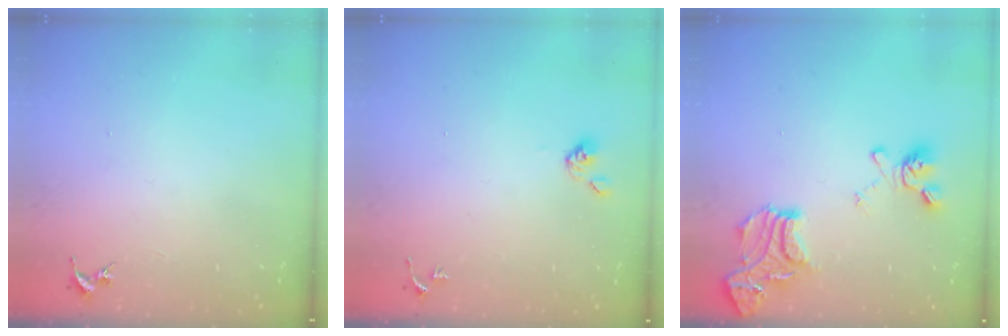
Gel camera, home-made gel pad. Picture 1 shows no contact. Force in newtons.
{"total": 4.0, "press": 3.9, "slide": 0.8}
{"total": 17.7, "press": 17.7, "slide": 1.6}